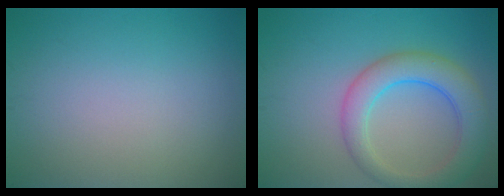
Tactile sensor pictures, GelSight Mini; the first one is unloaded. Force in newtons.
{"total": 5.5, "press": 5.5, "slide": 0.1}